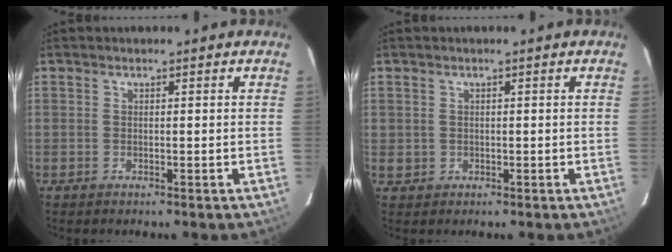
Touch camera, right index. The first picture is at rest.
{"total": 1.1, "force": [0.0, 1.1, 0.2], "torque": [-0.003, 0.002, 0.005]}